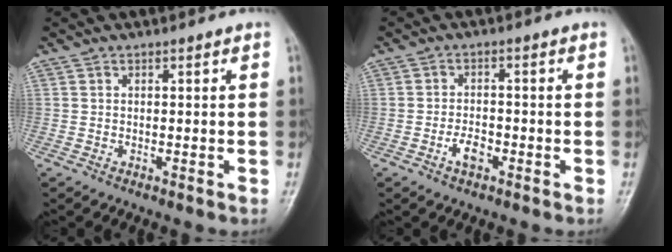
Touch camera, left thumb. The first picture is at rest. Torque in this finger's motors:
{"motor_torque": [-0.04, 0.17, 0.32, 0.13, 0.02]}